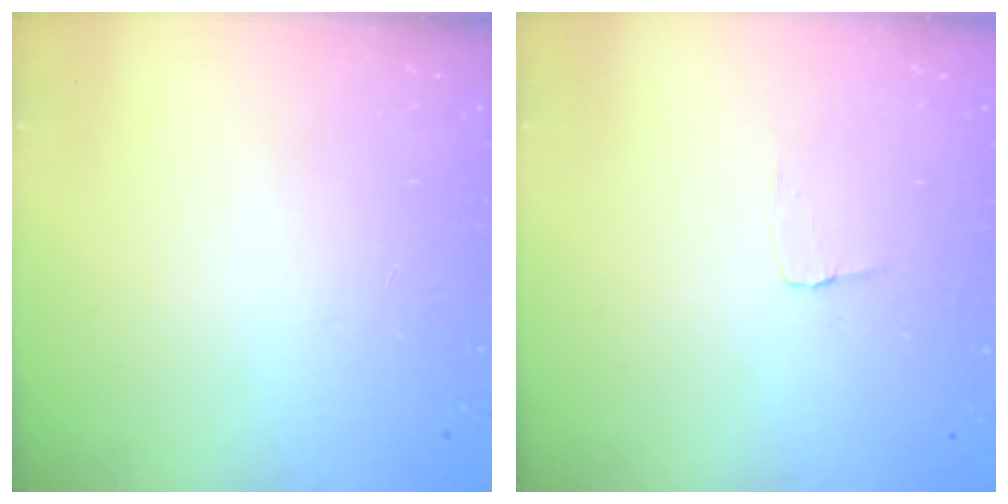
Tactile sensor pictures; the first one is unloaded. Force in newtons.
{"total": 2.9, "press": 2.8, "slide": 0.3}